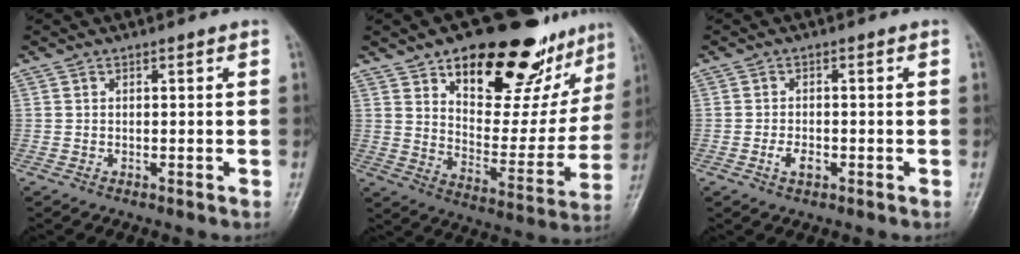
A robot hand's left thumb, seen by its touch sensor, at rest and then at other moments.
{"total": 26.3, "force": [17.2, 11.9, 15.9], "torque": [-0.168, -0.071, 0.256]}
{"total": 2.7, "force": [-1.0, 1.6, 1.9], "torque": [-0.033, 0.004, -0.019]}